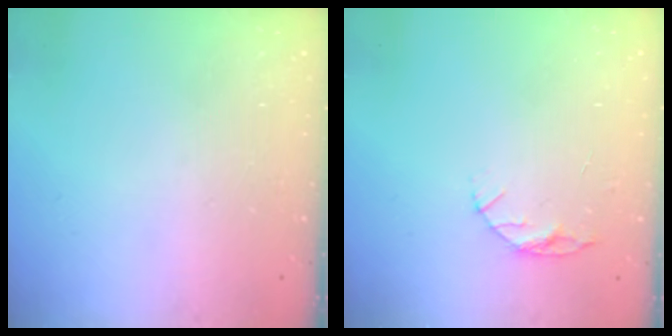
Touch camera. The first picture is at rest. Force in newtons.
{"total": 5.1, "press": 5.1, "slide": 0.5}